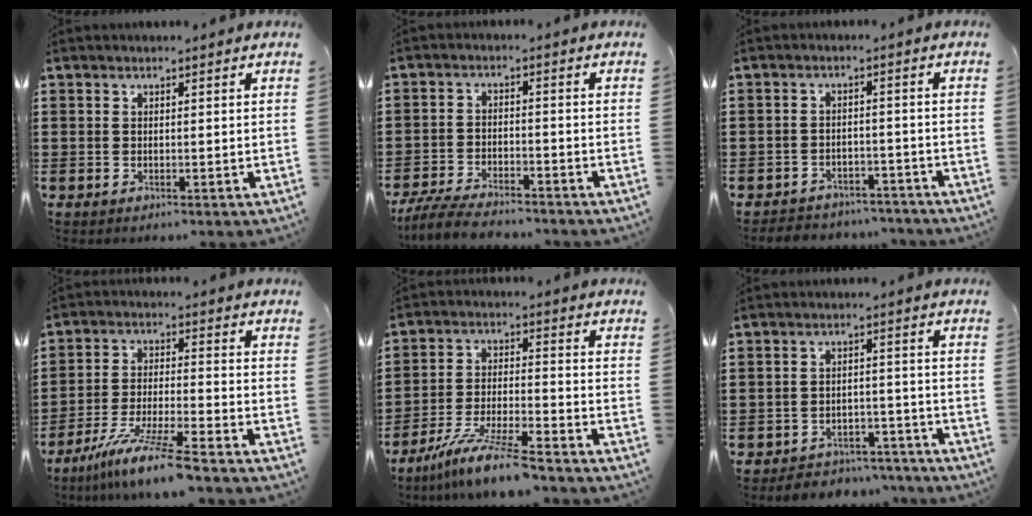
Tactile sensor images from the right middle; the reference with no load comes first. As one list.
[{"total": 5.6, "force": [-5.2, 0.5, 1.9], "torque": [-0.049, -0.006, -0.103]}, {"total": 3.2, "force": [-3.2, 0.3, -0.2], "torque": [-0.005, -0.004, -0.069]}, {"total": 9.1, "force": [-7.5, -0.6, 5.2], "torque": [-0.101, -0.012, -0.143]}, {"total": 9.3, "force": [-8.0, -0.3, 4.7], "torque": [-0.098, -0.006, -0.157]}, {"total": 3.8, "force": [-3.8, 0.4, -0.1], "torque": [-0.005, 0.000, -0.080]}]